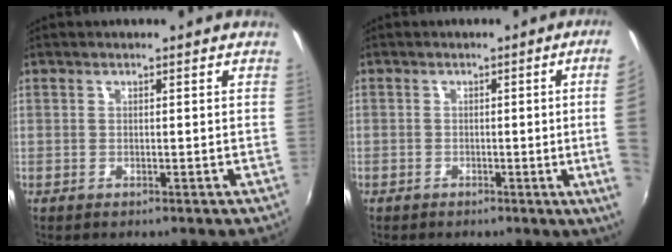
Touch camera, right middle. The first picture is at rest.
{"total": 7.9, "force": [-0.4, -1.0, 7.8], "torque": [-0.083, -0.009, -0.004]}